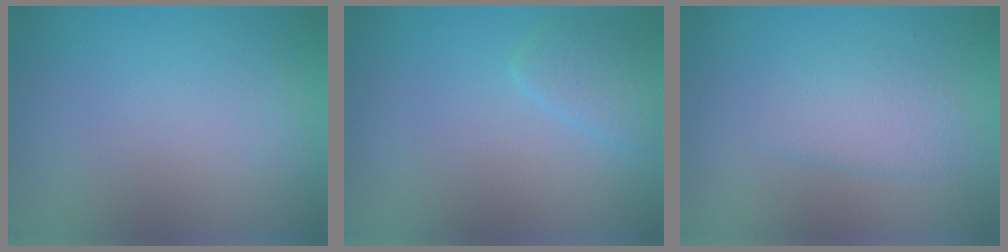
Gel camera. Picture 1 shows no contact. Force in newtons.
{"total": 1.6, "press": 1.6, "slide": 0.2}
{"total": 2.2, "press": 2.2, "slide": 0.1}